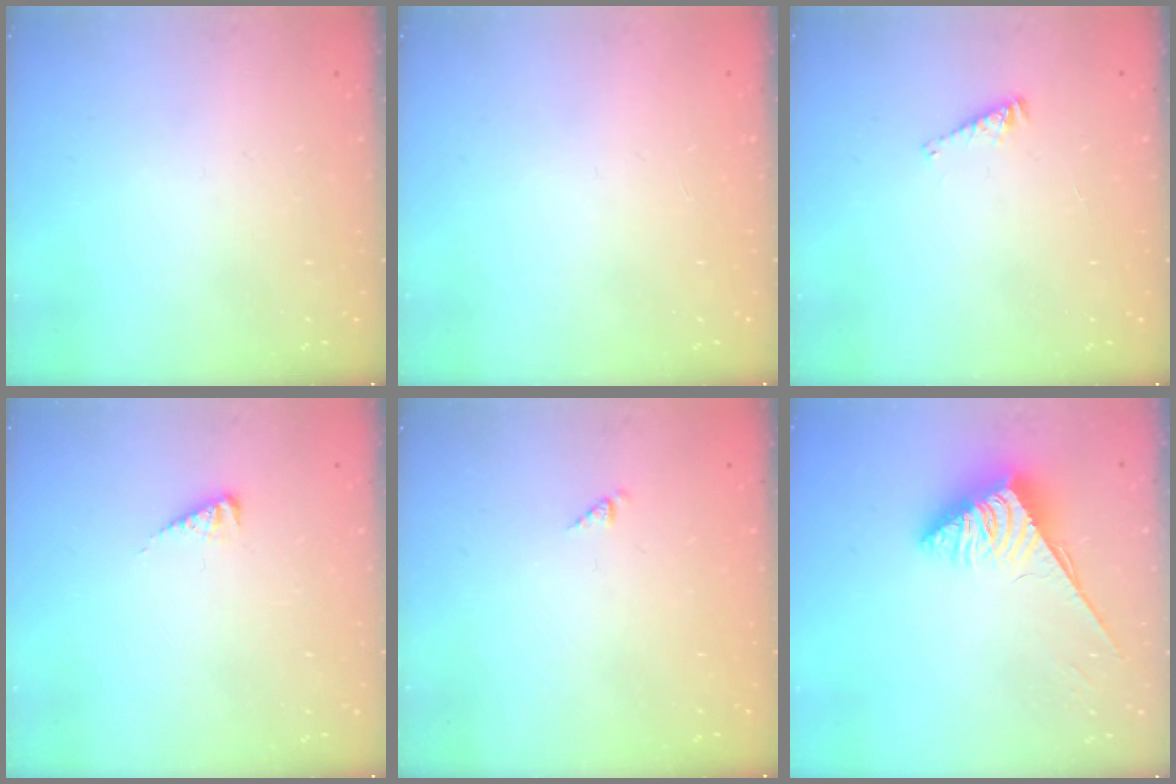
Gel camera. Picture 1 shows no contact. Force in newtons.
{"total": 0.0}
{"total": 2.4, "press": 2.4, "slide": 0.4}
{"total": 3.3, "press": 3.3, "slide": 0.3}
{"total": 0.8, "press": 0.8, "slide": 0.2}
{"total": 3.7, "press": 3.7, "slide": 0.6}